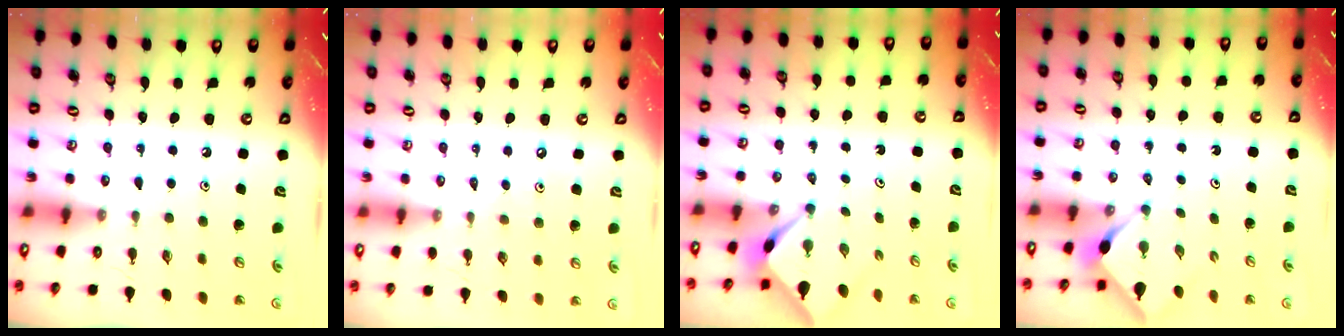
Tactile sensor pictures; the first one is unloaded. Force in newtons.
{"total": 1.9, "press": 1.9, "slide": 0.4}
{"total": 2.5, "press": 2.5, "slide": 0.2}
{"total": 3.0, "press": 2.9, "slide": 0.3}